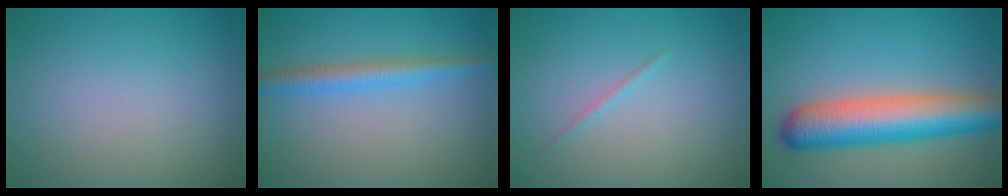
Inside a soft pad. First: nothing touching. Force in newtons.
{"total": 2.7, "press": 2.7, "slide": 0.0}
{"total": 0.6, "press": 0.6, "slide": 0.0}
{"total": 8.9, "press": 8.8, "slide": 0.3}